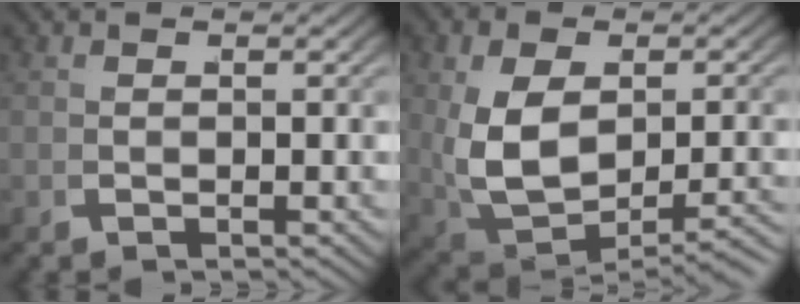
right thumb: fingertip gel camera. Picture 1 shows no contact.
{"total": 7.9, "force": [-1.1, 5.1, 6.0], "torque": [-0.145, -0.030, 0.013]}